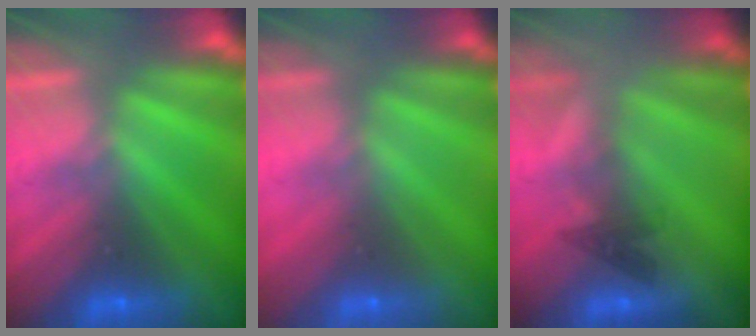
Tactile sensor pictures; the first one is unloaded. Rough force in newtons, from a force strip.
{"total": 2.9}
{"total": 2.2}